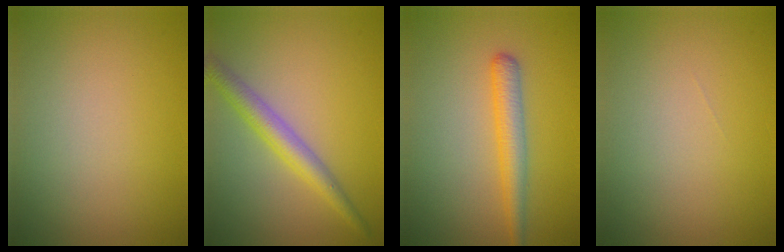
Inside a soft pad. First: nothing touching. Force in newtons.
{"total": 3.2, "press": 3.2, "slide": 0.1}
{"total": 2.8, "press": 2.8, "slide": 0.1}
{"total": 0.0}